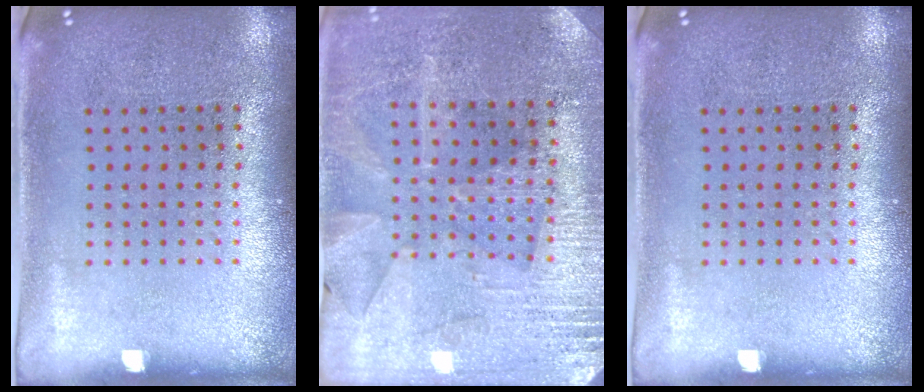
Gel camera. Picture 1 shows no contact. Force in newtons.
{"total": 2.9, "press": 2.8, "slide": 0.5}
{"total": 0.0}